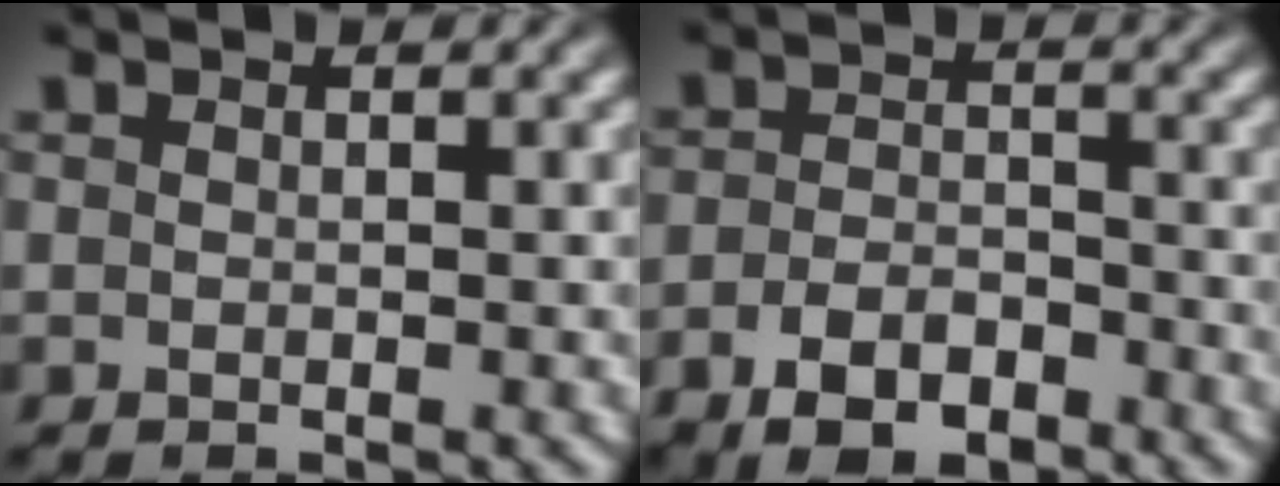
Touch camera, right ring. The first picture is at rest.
{"total": 4.8, "force": [-3.5, 2.2, 2.4], "torque": [-0.028, -0.014, -0.053]}